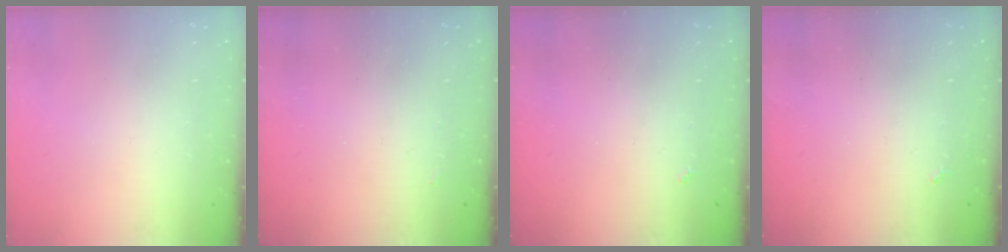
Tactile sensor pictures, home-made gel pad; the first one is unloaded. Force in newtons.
{"total": 2.5, "press": 2.5, "slide": 0.5}
{"total": 2.1, "press": 2.0, "slide": 0.4}
{"total": 2.1, "press": 2.0, "slide": 0.4}